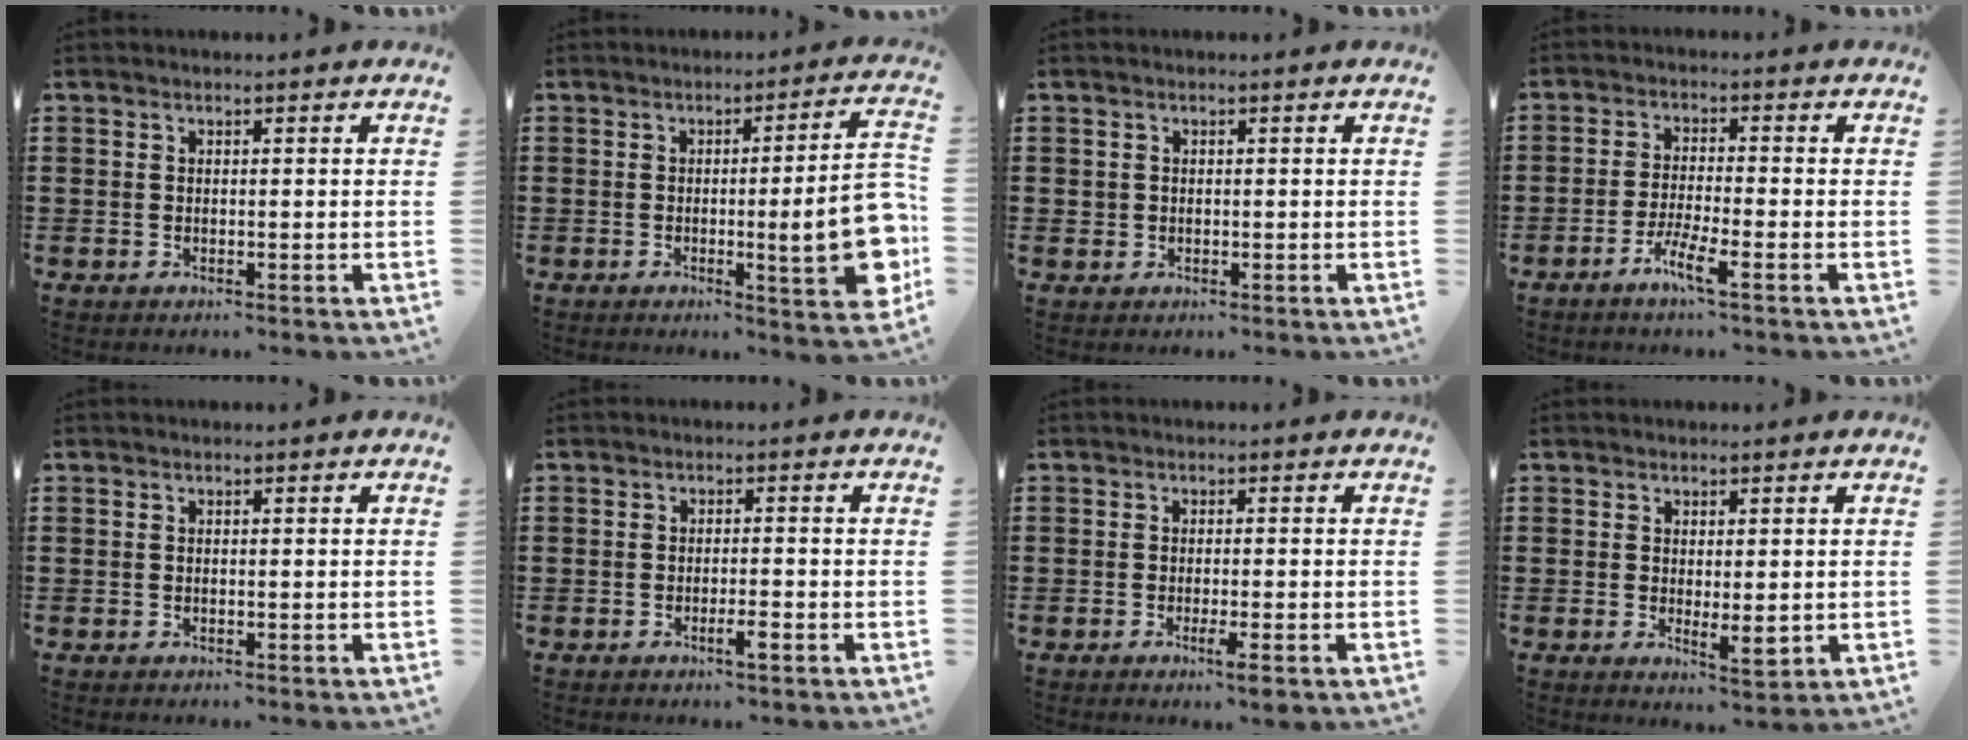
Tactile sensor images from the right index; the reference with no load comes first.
{"total": 13.1, "force": [-2.0, 2.4, 12.7], "torque": [-0.179, -0.017, -0.032]}
{"total": 0.7, "force": [0.0, 0.7, 0.1], "torque": [-0.003, 0.004, 0.000]}
{"total": 4.5, "force": [-2.9, 0.0, 3.4], "torque": [-0.078, -0.013, -0.057]}
{"total": 0.0}
{"total": 2.2, "force": [-1.2, 0.1, 1.9], "torque": [-0.032, -0.003, -0.020]}
{"total": 2.3, "force": [-1.2, 0.0, 1.9], "torque": [-0.038, -0.008, -0.023]}
{"total": 3.2, "force": [0.3, 1.1, 3.0], "torque": [-0.045, -0.004, 0.004]}